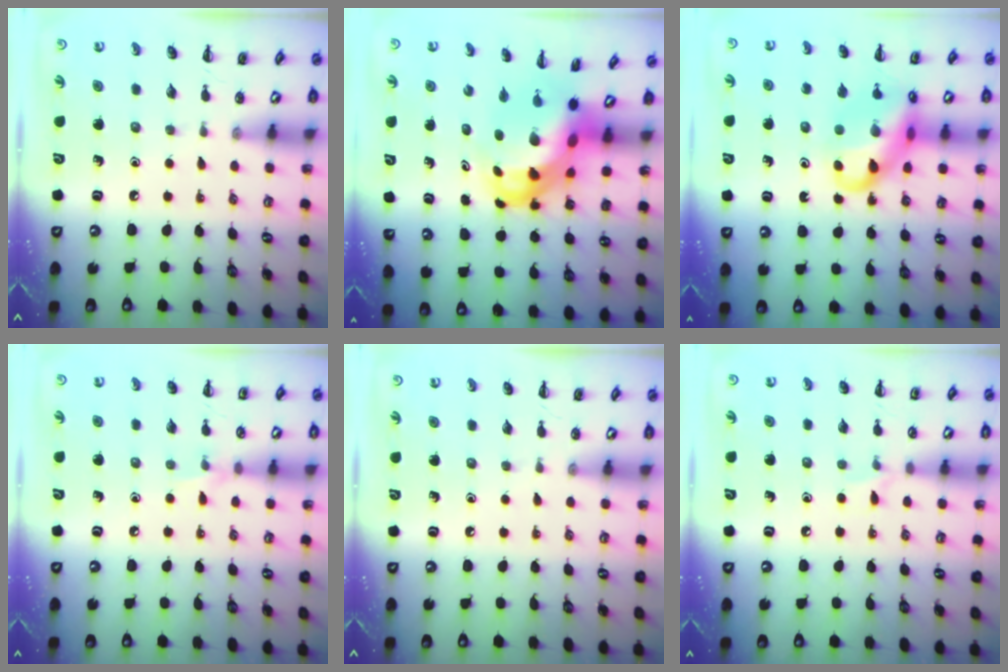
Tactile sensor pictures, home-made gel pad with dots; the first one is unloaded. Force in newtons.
{"total": 8.0, "press": 7.7, "slide": 2.1}
{"total": 16.9, "press": 16.7, "slide": 2.5}
{"total": 5.8, "press": 5.5, "slide": 1.6}
{"total": 0.0}
{"total": 4.5, "press": 4.3, "slide": 1.4}